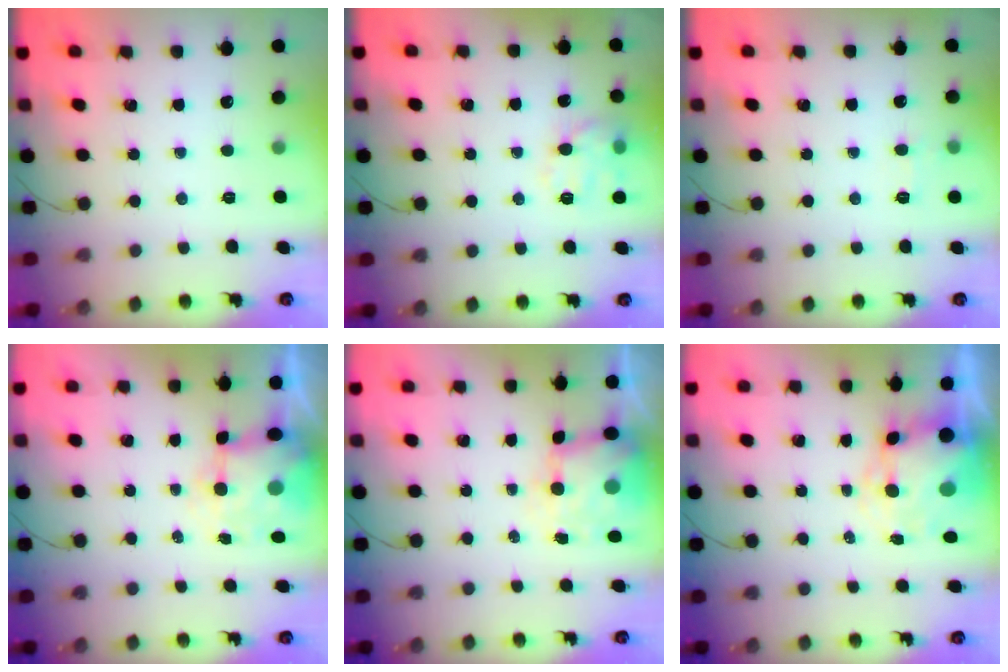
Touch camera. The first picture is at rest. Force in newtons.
{"total": 11.0, "press": 11.0, "slide": 0.4}
{"total": 5.2, "press": 5.0, "slide": 1.6}
{"total": 6.7, "press": 6.5, "slide": 1.7}
{"total": 6.7, "press": 6.5, "slide": 1.4}
{"total": 7.9, "press": 7.7, "slide": 2.1}